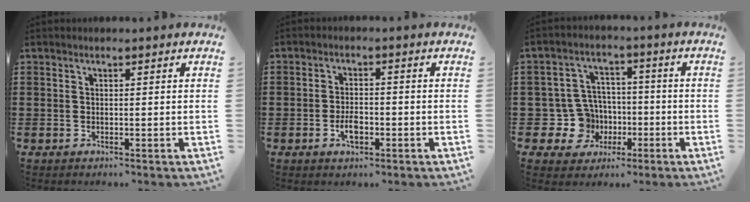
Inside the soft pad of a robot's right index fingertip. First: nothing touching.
{"total": 3.4, "force": [-1.2, 1.6, 2.7], "torque": [-0.058, 0.000, -0.024]}
{"total": 8.5, "force": [-1.6, 7.8, 3.0], "torque": [-0.113, 0.008, -0.021]}